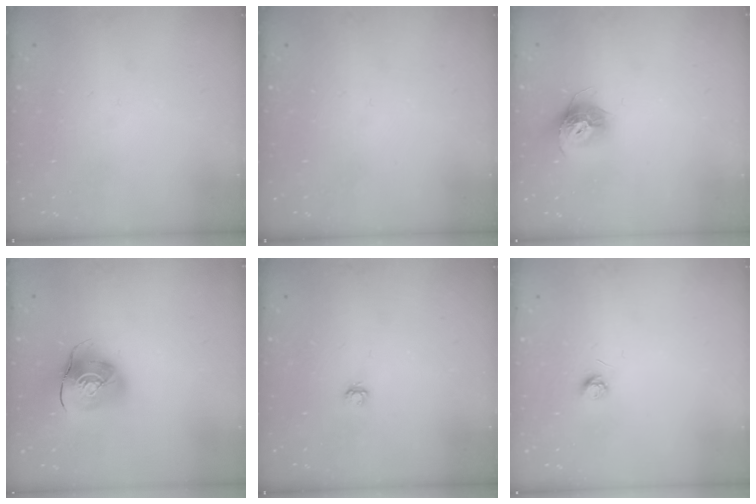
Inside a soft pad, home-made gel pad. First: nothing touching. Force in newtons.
{"total": 0.0}
{"total": 12.0, "press": 11.9, "slide": 1.1}
{"total": 10.6, "press": 10.5, "slide": 1.5}
{"total": 3.2, "press": 3.2, "slide": 0.3}
{"total": 3.2, "press": 3.2, "slide": 0.4}